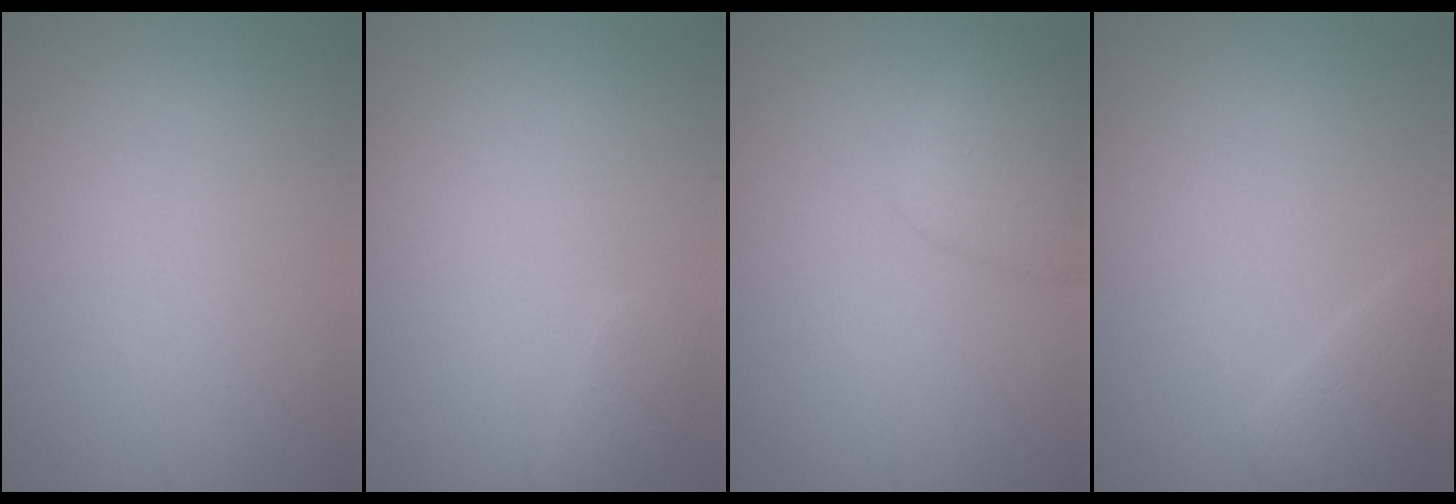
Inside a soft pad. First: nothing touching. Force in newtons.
{"total": 1.0, "press": 1.0, "slide": 0.0}
{"total": 2.8, "press": 2.8, "slide": 0.2}
{"total": 1.8, "press": 1.8, "slide": 0.1}